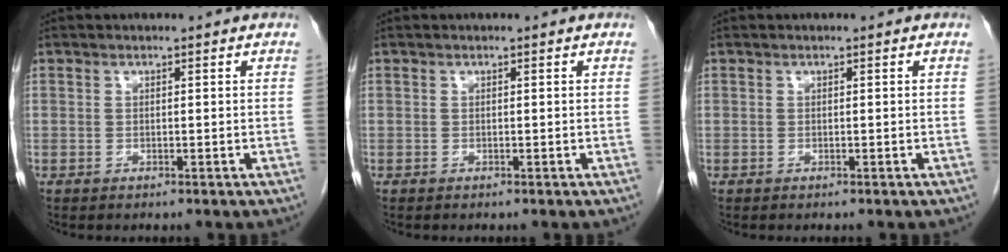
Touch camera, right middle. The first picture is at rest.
{"total": 0.0}
{"total": 0.0}